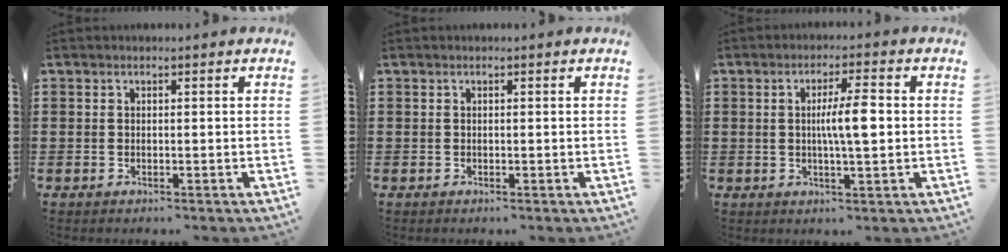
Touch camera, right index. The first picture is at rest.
{"total": 0.0}
{"total": 6.2, "force": [0.3, 1.1, 6.1], "torque": [-0.117, 0.000, -0.001]}